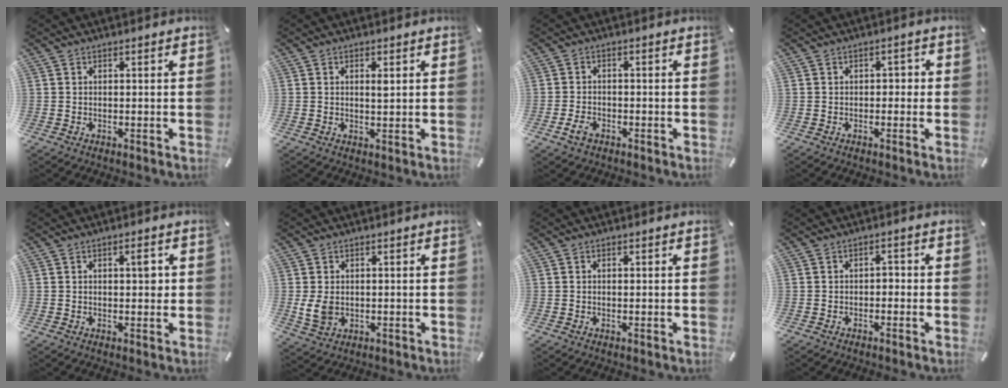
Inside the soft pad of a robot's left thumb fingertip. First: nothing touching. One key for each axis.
{"total": 2.0, "fx": 0.6, "fy": 0.7, "fz": 1.8, "tx": -0.030, "ty": -0.001, "tz": 0.008}
{"total": 3.5, "fx": -1.8, "fy": 2.3, "fz": 1.9, "tx": -0.045, "ty": 0.004, "tz": -0.036}
{"total": 1.6, "fx": -0.8, "fy": 1.1, "fz": 0.8, "tx": -0.017, "ty": 0.009, "tz": -0.020}
{"total": 3.4, "fx": 0.8, "fy": 1.6, "fz": 3.0, "tx": -0.036, "ty": -0.001, "tz": 0.005}
{"total": 5.4, "fx": 0.1, "fy": 4.3, "fz": 3.2, "tx": -0.068, "ty": -0.003, "tz": 0.003}
{"total": 0.6, "fx": 0.1, "fy": 0.4, "fz": 0.5, "tx": -0.009, "ty": 0.001, "tz": 0.000}
{"total": 1.8, "fx": -1.1, "fy": 1.0, "fz": 0.9, "tx": -0.020, "ty": 0.010, "tz": -0.026}